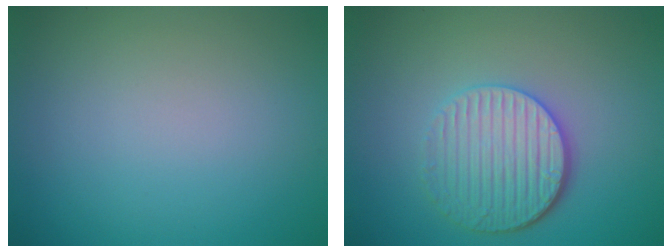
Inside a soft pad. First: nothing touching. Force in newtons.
{"total": 4.8, "press": 3.9, "slide": 2.8}